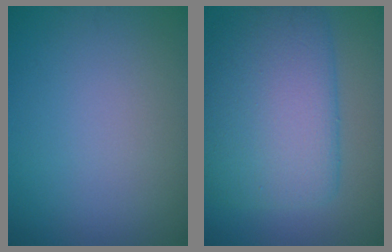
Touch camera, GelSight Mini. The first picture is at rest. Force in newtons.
{"total": 9.0, "press": 9.0, "slide": 0.3}